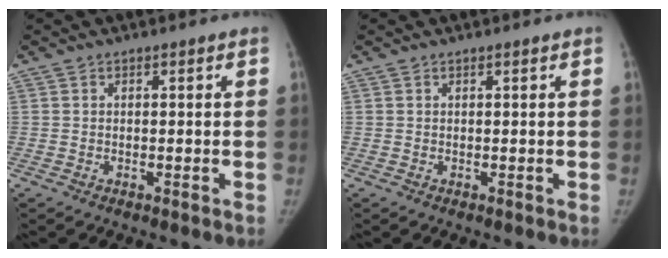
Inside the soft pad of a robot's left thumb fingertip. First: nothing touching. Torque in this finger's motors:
{"motor_torque": [-0.06, -0.13, 0.39, -0.48, 0.06]}